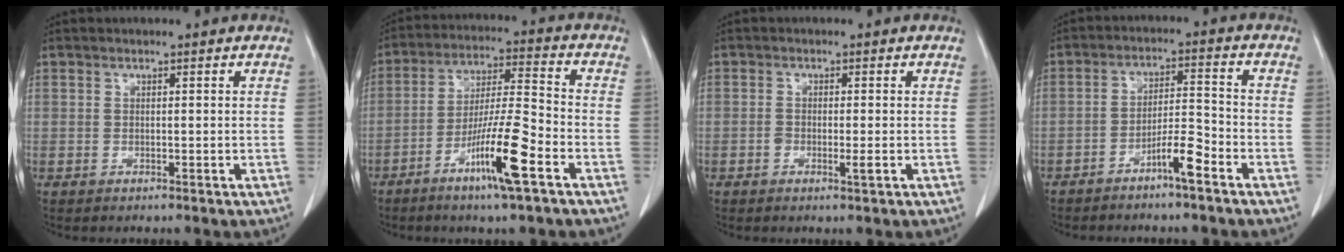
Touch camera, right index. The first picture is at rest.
{"total": 11.7, "force": [-5.7, 0.1, 10.2], "torque": [-0.185, -0.009, -0.105]}
{"total": 2.2, "force": [-0.7, 0.6, 2.0], "torque": [-0.033, -0.001, -0.010]}
{"total": 5.6, "force": [-3.6, 0.4, 4.2], "torque": [-0.073, 0.009, -0.065]}